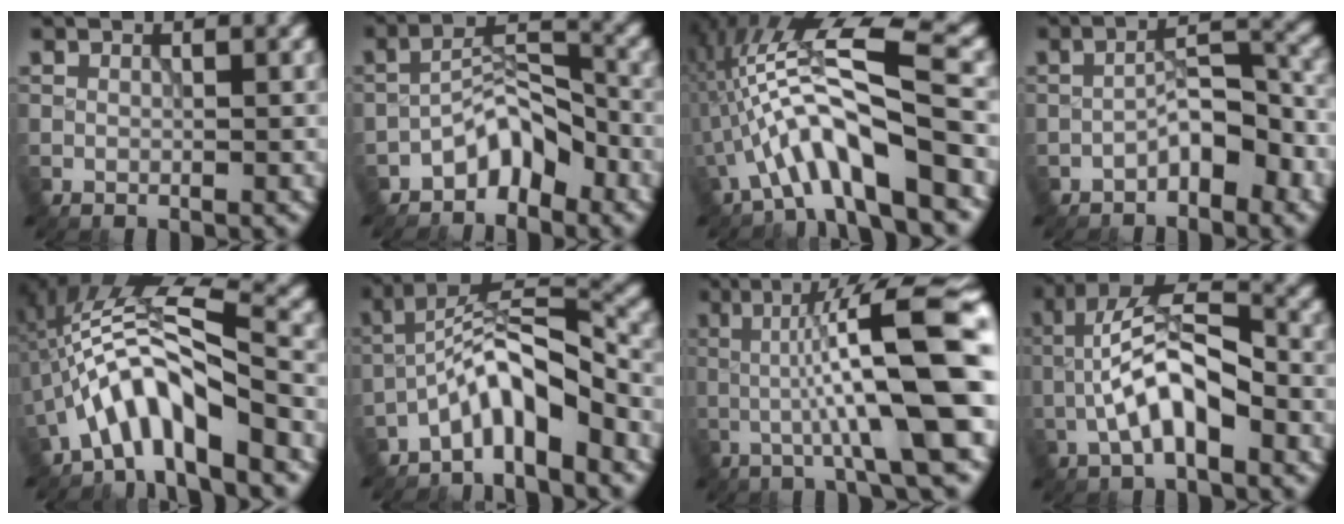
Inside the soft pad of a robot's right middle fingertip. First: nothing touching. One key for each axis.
{"total": 4.1, "fx": -2.9, "fy": 1.7, "fz": 2.4, "tx": -0.027, "ty": 0.024, "tz": -0.056}
{"total": 8.9, "fx": -3.4, "fy": 1.9, "fz": 8.0, "tx": -0.146, "ty": 0.020, "tz": -0.065}
{"total": 4.1, "fx": -2.3, "fy": 1.6, "fz": 3.0, "tx": -0.041, "ty": 0.021, "tz": -0.041}
{"total": 6.9, "fx": -3.5, "fy": 1.8, "fz": 5.7, "tx": -0.101, "ty": 0.021, "tz": -0.067}
{"total": 5.8, "fx": -3.8, "fy": 1.7, "fz": 4.1, "tx": -0.067, "ty": 0.020, "tz": -0.076}
{"total": 14.1, "fx": 0.3, "fy": 2.6, "fz": 13.9, "tx": -0.183, "ty": 0.026, "tz": 0.001}
{"total": 7.1, "fx": -2.0, "fy": 2.8, "fz": 6.1, "tx": -0.119, "ty": 0.020, "tz": -0.044}